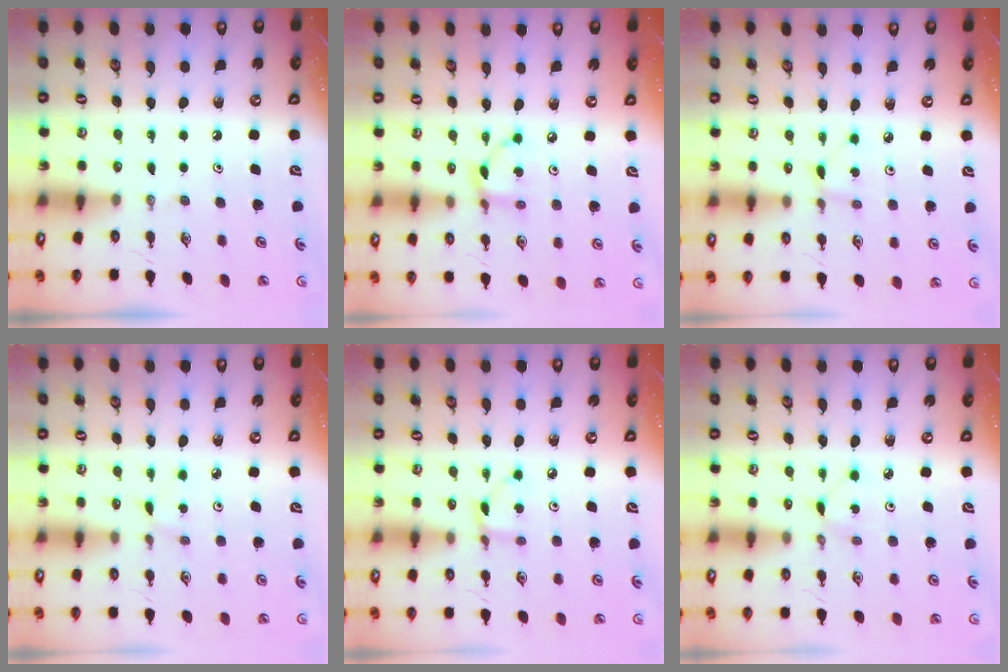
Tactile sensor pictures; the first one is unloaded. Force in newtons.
{"total": 5.9, "press": 5.9, "slide": 0.2}
{"total": 1.3, "press": 1.3, "slide": 0.1}
{"total": 1.0, "press": 1.0, "slide": 0.1}
{"total": 2.9, "press": 2.9, "slide": 0.2}
{"total": 2.4, "press": 2.4, "slide": 0.3}